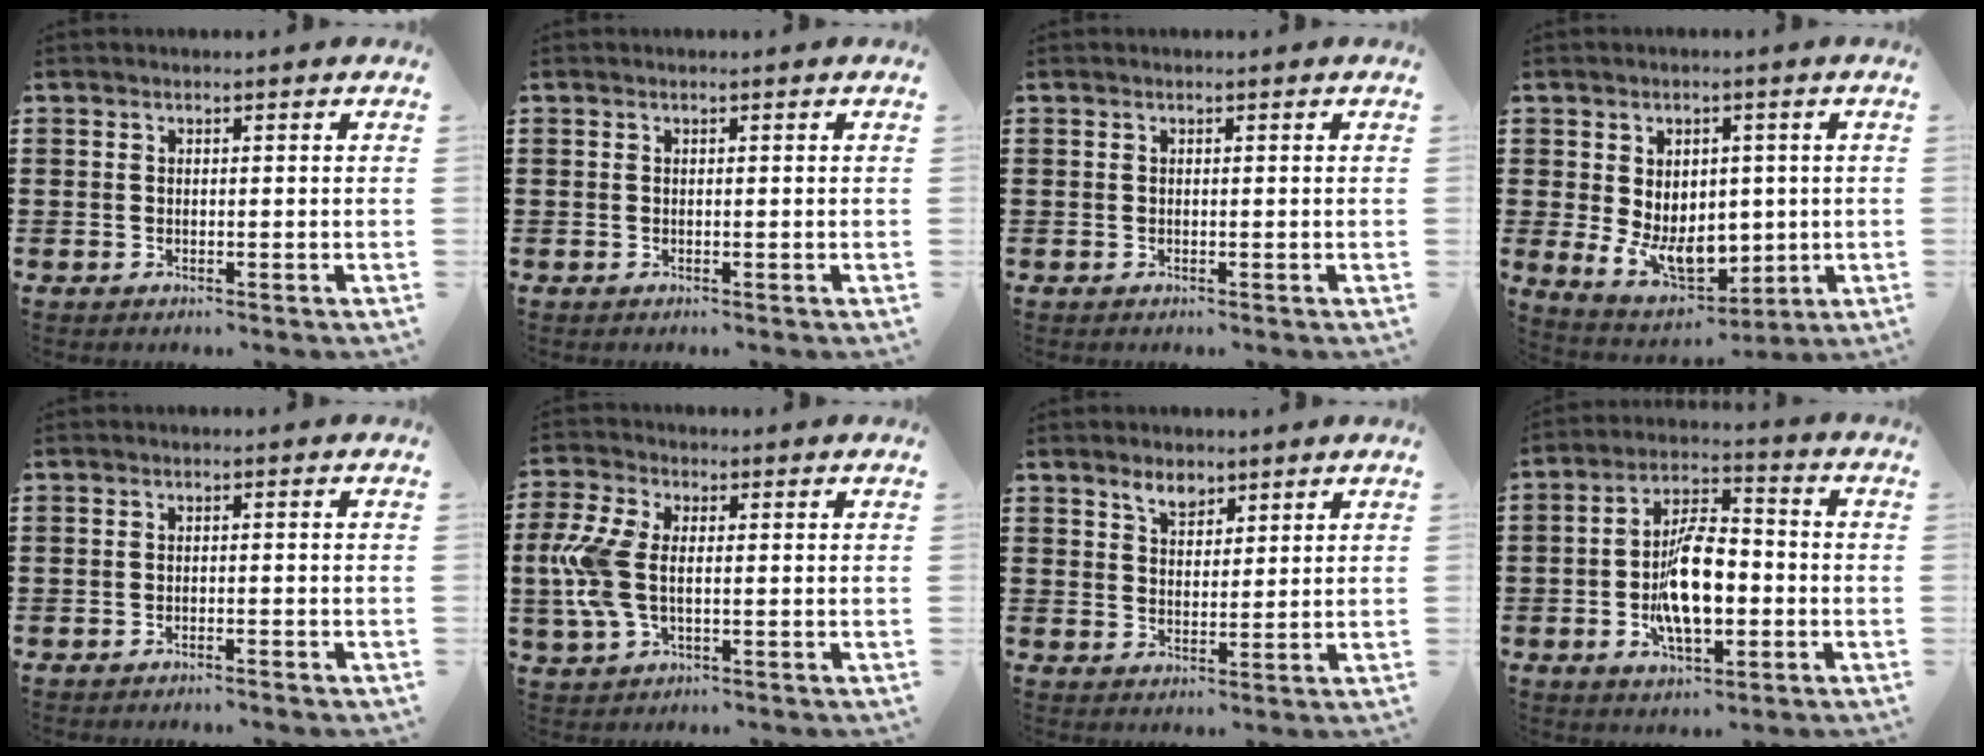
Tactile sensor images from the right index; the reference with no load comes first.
{"total": 0.0}
{"total": 0.0}
{"total": 8.1, "force": [-0.9, 5.8, 5.6], "torque": [-0.097, 0.005, -0.016]}
{"total": 1.0, "force": [-1.0, -0.1, 0.3], "torque": [-0.007, -0.001, -0.020]}
{"total": 8.6, "force": [-0.3, 4.6, 7.2], "torque": [-0.189, -0.007, -0.016]}
{"total": 3.8, "force": [2.9, 2.0, 1.3], "torque": [-0.027, 0.003, 0.053]}
{"total": 10.5, "force": [-2.3, 4.7, 9.1], "torque": [-0.177, -0.002, -0.044]}